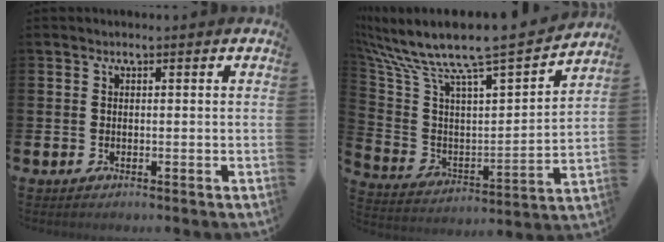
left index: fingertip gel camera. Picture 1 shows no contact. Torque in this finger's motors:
{"motor_torque": [1.01, -1.13, 1.05, 0.21]}